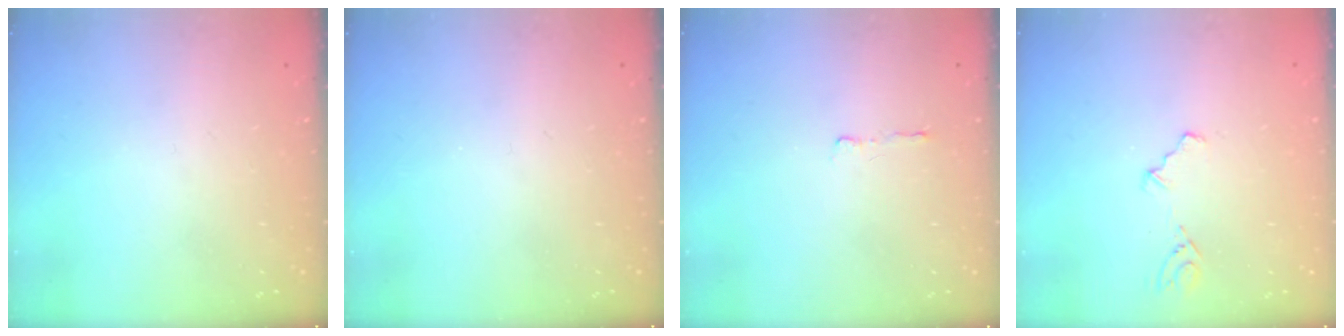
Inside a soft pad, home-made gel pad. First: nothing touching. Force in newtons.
{"total": 0.0}
{"total": 2.9, "press": 2.8, "slide": 0.5}
{"total": 3.9, "press": 3.7, "slide": 1.1}